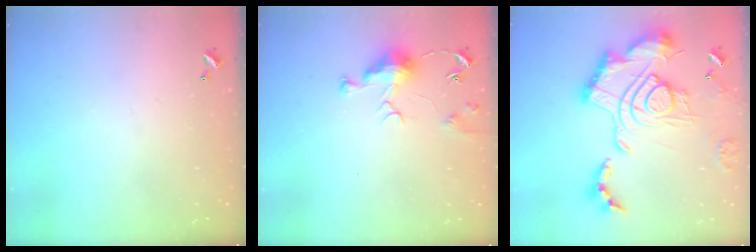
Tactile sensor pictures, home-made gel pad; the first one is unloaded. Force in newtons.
{"total": 7.0, "press": 7.0, "slide": 0.7}
{"total": 3.0, "press": 2.4, "slide": 1.8}